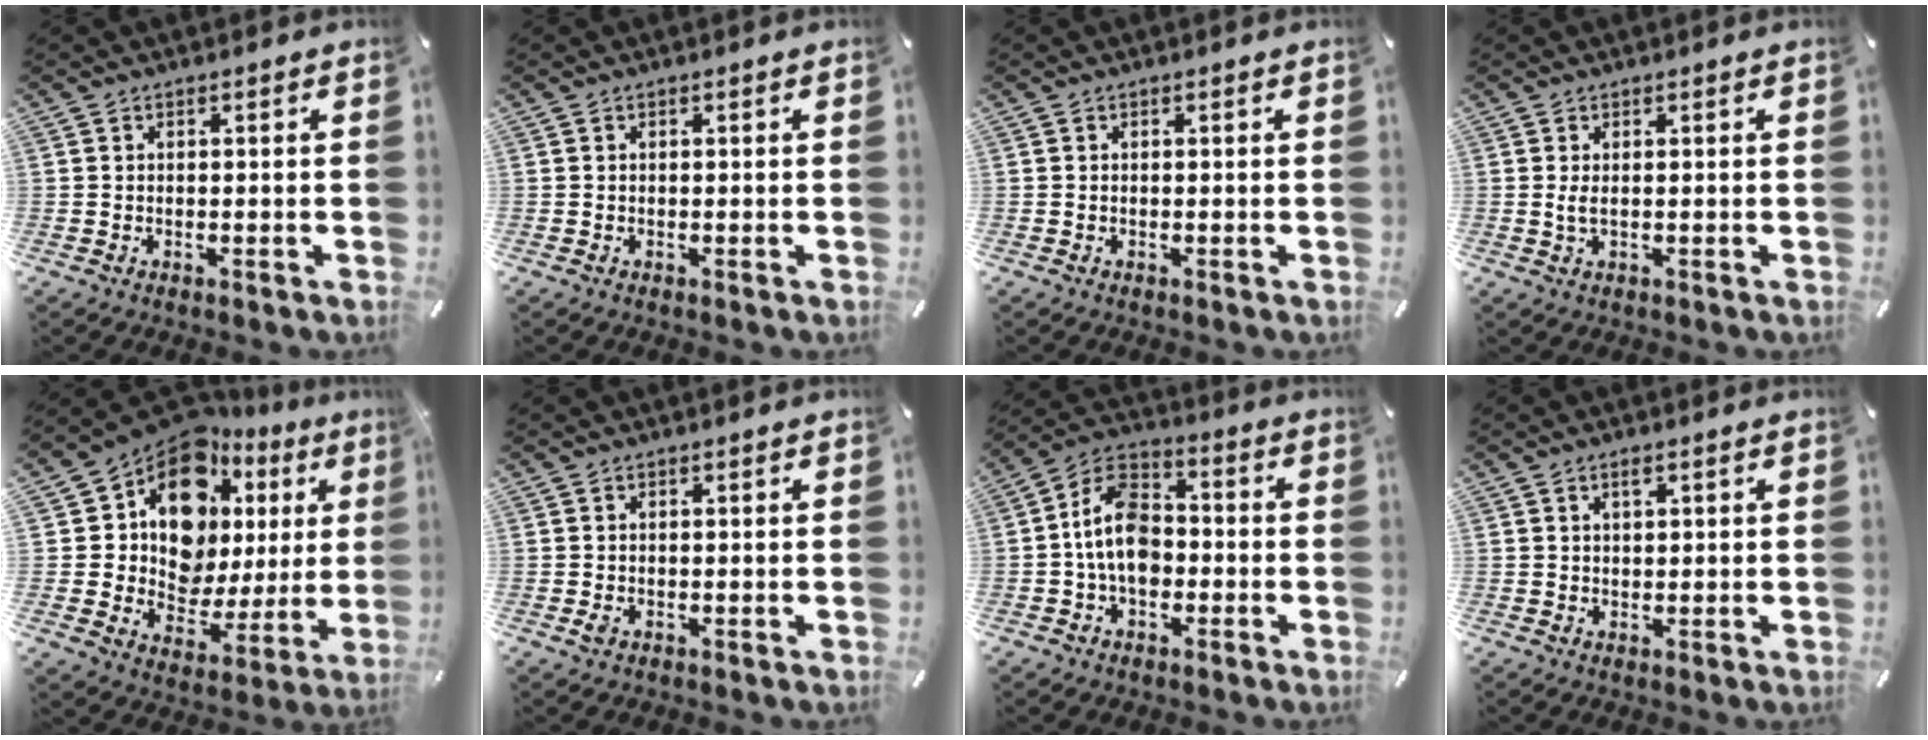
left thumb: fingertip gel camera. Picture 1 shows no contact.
{"total": 0.0}
{"total": 0.0}
{"total": 2.3, "force": [0.4, 0.8, 2.1], "torque": [-0.042, -0.005, 0.003]}
{"total": 16.4, "force": [8.1, 11.3, 8.8], "torque": [-0.151, -0.063, 0.146]}
{"total": 1.2, "force": [0.0, 0.9, 0.7], "torque": [-0.006, -0.001, -0.002]}
{"total": 11.7, "force": [-1.9, 8.1, 8.2], "torque": [-0.168, 0.018, -0.034]}
{"total": 1.9, "force": [1.1, 0.9, 1.2], "torque": [-0.018, -0.002, 0.018]}